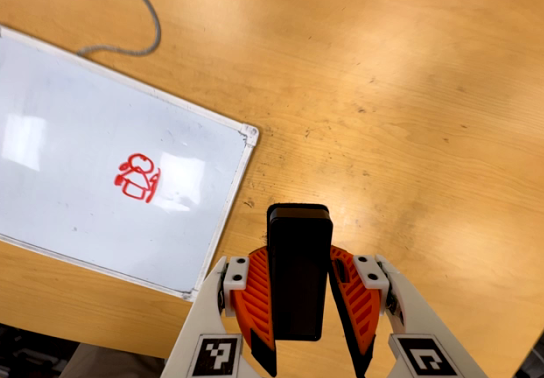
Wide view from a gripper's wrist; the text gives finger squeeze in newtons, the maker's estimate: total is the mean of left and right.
{"total": 6.3, "left": 4.9, "right": 7.7}